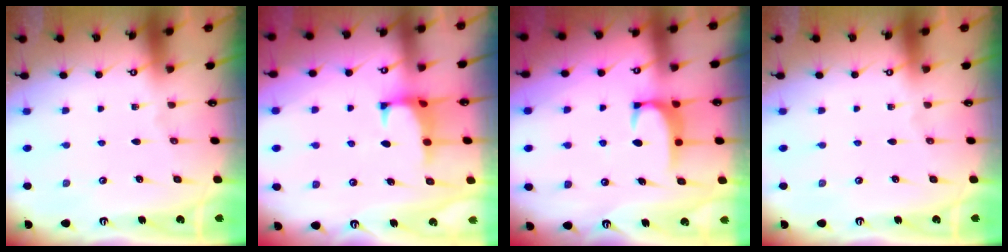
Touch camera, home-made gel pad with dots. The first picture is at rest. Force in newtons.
{"total": 1.6, "press": 1.5, "slide": 0.6}
{"total": 2.0, "press": 2.0, "slide": 0.6}
{"total": 0.0}